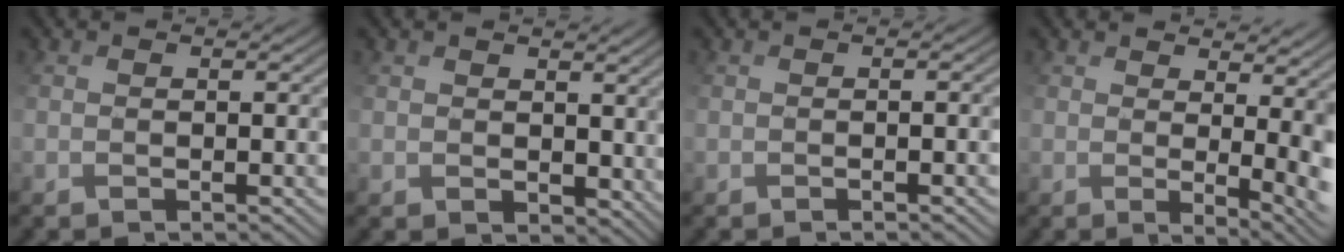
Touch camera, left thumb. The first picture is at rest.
{"total": 3.9, "force": [1.4, 3.2, 1.8], "torque": [-0.052, -0.010, 0.035]}
{"total": 1.7, "force": [-0.8, 0.4, 1.5], "torque": [-0.011, 0.005, 0.003]}
{"total": 8.2, "force": [1.1, 3.7, 7.3], "torque": [-0.118, -0.009, 0.037]}